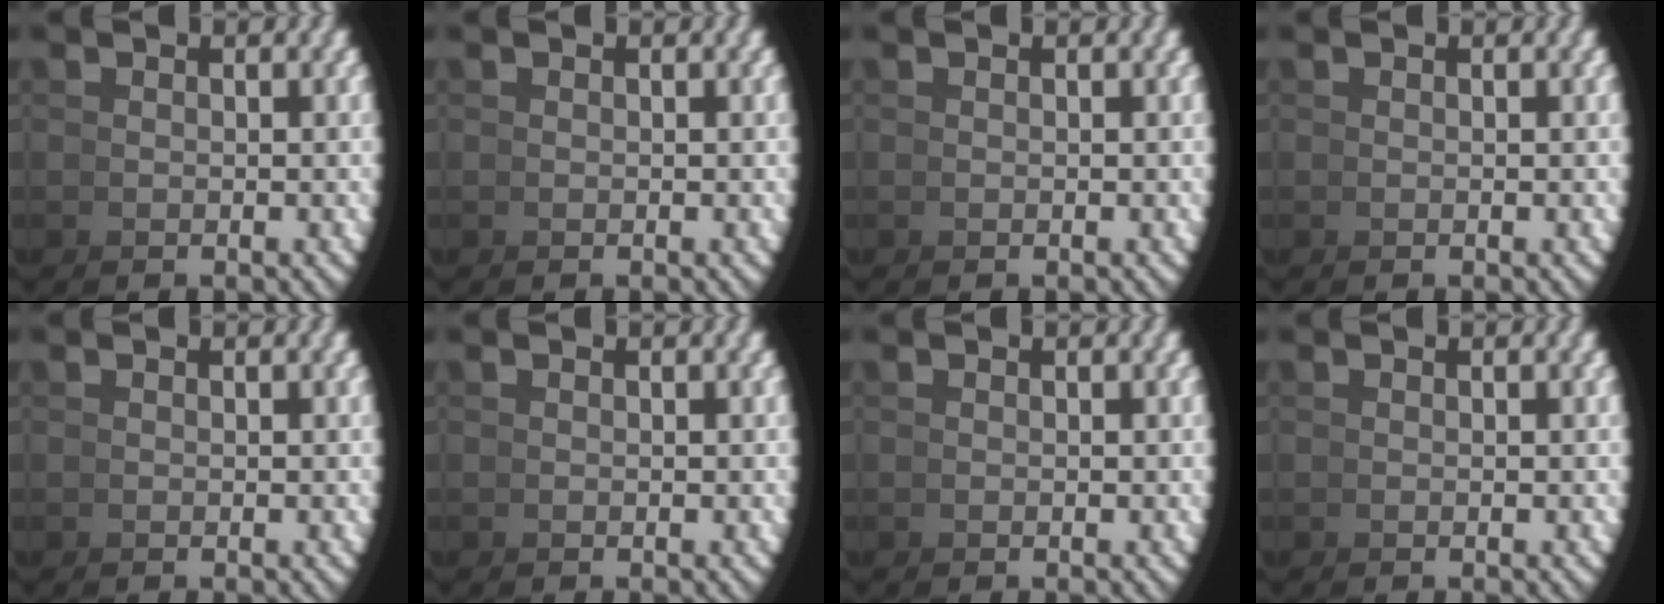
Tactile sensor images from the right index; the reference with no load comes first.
{"total": 0.0}
{"total": 0.0}
{"total": 0.0}
{"total": 0.0}
{"total": 0.0}
{"total": 0.0}
{"total": 0.0}